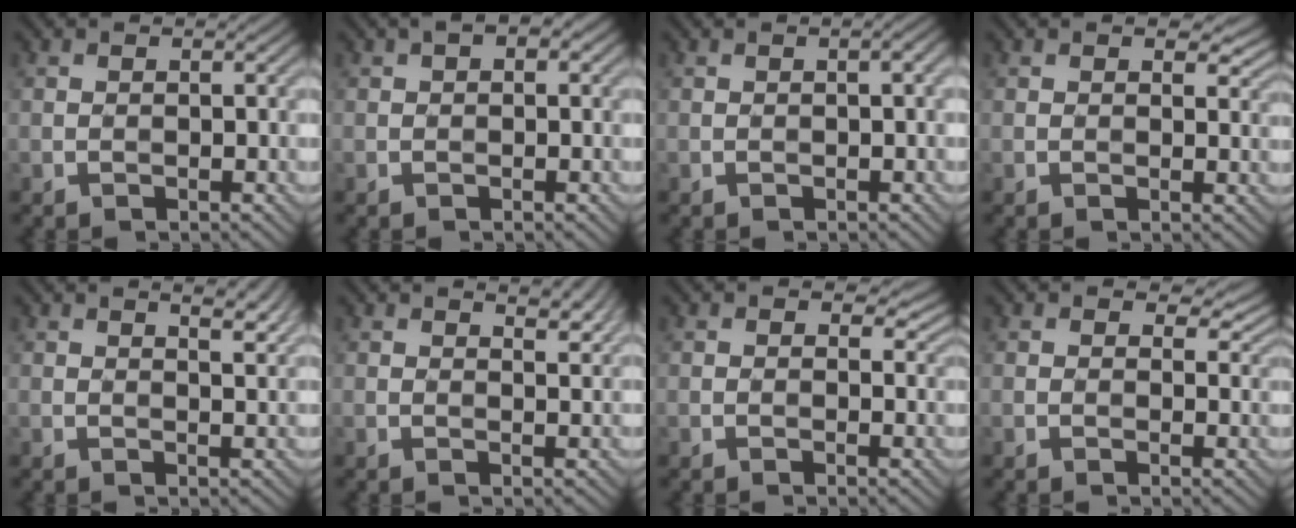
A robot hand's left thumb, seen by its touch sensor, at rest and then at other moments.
{"total": 2.7, "force": [0.9, 1.4, 2.1], "torque": [-0.029, 0.008, 0.008]}
{"total": 1.7, "force": [0.1, 0.2, 1.7], "torque": [-0.026, 0.004, 0.003]}
{"total": 3.0, "force": [1.7, 1.6, 2.0], "torque": [-0.030, -0.005, 0.024]}
{"total": 4.6, "force": [2.9, 1.1, 3.4], "torque": [-0.056, 0.004, 0.046]}
{"total": 4.0, "force": [2.8, 1.0, 2.6], "torque": [-0.049, 0.003, 0.049]}
{"total": 3.1, "force": [1.5, 1.9, 2.0], "torque": [-0.031, -0.005, 0.019]}
{"total": 4.1, "force": [2.3, 2.3, 2.5], "torque": [-0.035, -0.005, 0.033]}